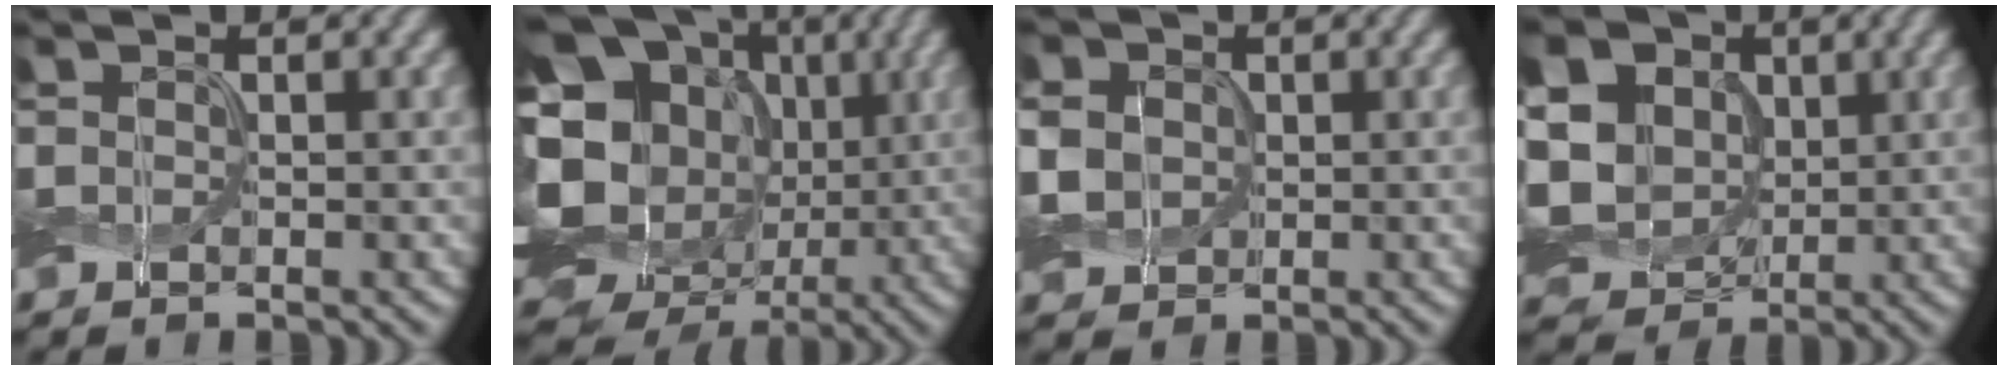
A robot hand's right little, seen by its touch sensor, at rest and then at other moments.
{"total": 22.5, "force": [0.5, 19.4, 11.5], "torque": [-0.246, 0.027, -0.019]}
{"total": 6.8, "force": [1.3, 5.7, 3.4], "torque": [-0.091, 0.025, 0.006]}
{"total": 17.5, "force": [4.5, 14.8, 8.3], "torque": [-0.208, 0.014, 0.062]}